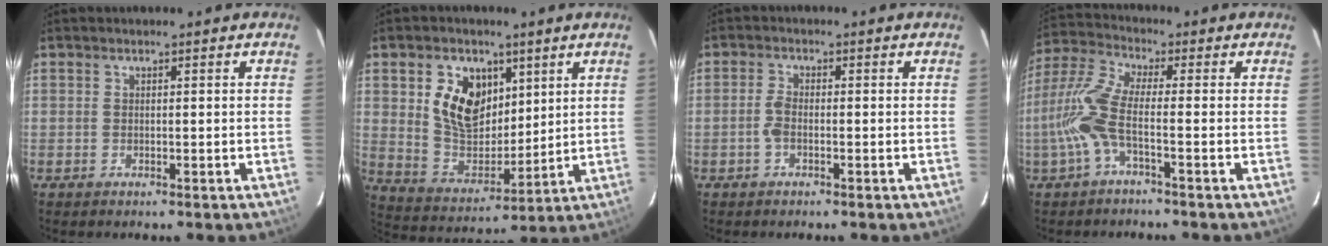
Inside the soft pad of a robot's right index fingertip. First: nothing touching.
{"total": 12.6, "force": [4.8, 8.6, 7.9], "torque": [-0.151, 0.008, 0.102]}
{"total": 2.2, "force": [-0.9, 1.0, 1.8], "torque": [-0.044, 0.007, -0.019]}
{"total": 8.3, "force": [-2.6, 1.1, 7.8], "torque": [-0.189, 0.008, -0.055]}